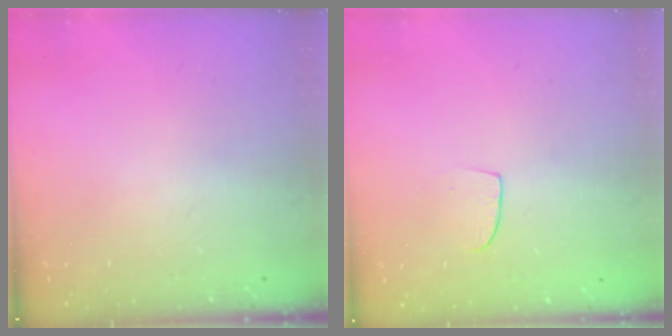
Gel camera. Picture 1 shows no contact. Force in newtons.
{"total": 5.8, "press": 5.8, "slide": 0.4}